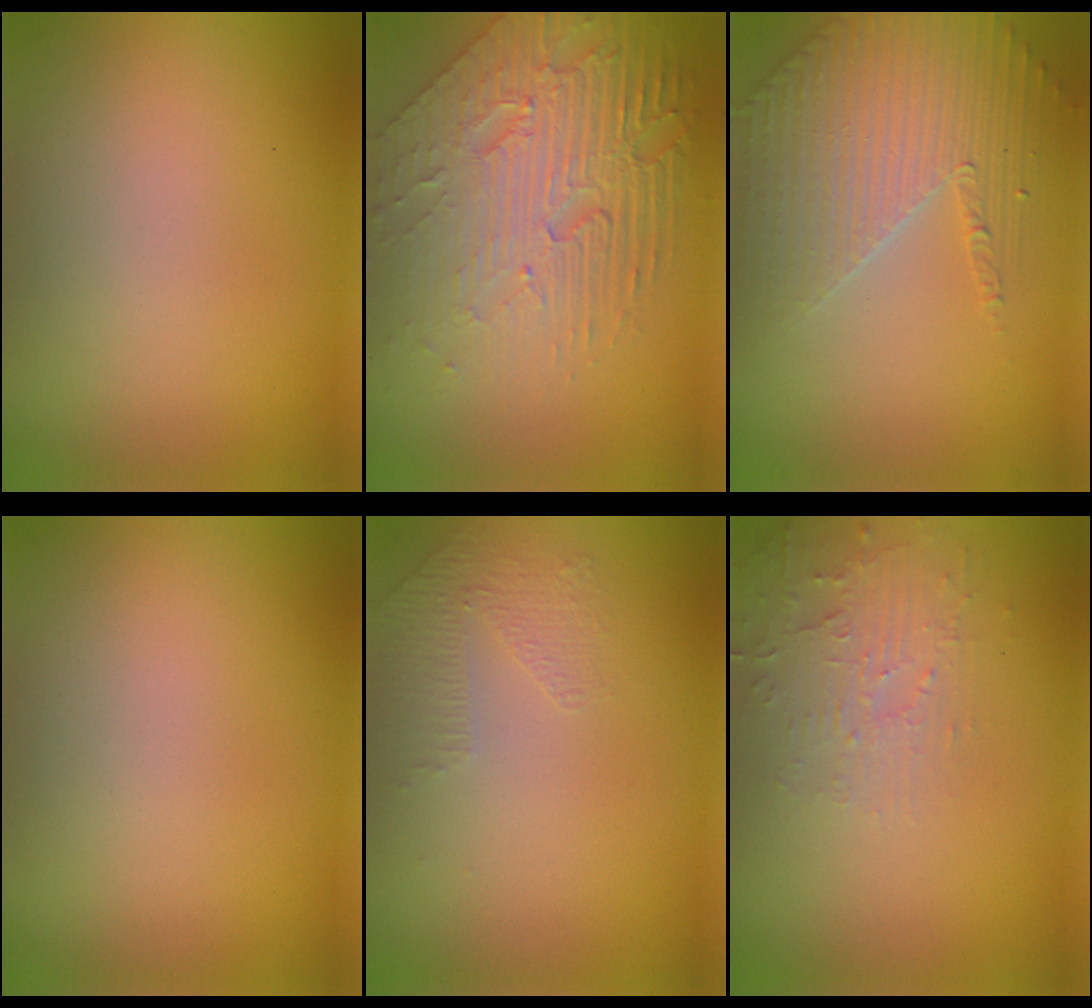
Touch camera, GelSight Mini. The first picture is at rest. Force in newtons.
{"total": 8.4, "press": 5.6, "slide": 6.2}
{"total": 3.7, "press": 3.7, "slide": 0.7}
{"total": 0.0}
{"total": 1.4, "press": 0.8, "slide": 1.1}
{"total": 2.8, "press": 2.7, "slide": 0.6}